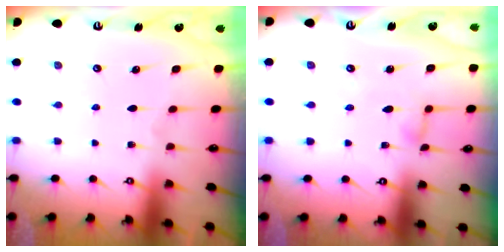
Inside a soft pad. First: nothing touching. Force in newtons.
{"total": 3.6, "press": 3.6, "slide": 0.2}